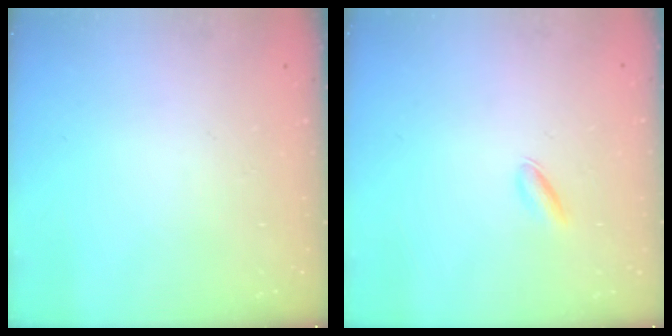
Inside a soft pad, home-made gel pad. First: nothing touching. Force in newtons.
{"total": 2.6, "press": 2.5, "slide": 0.6}